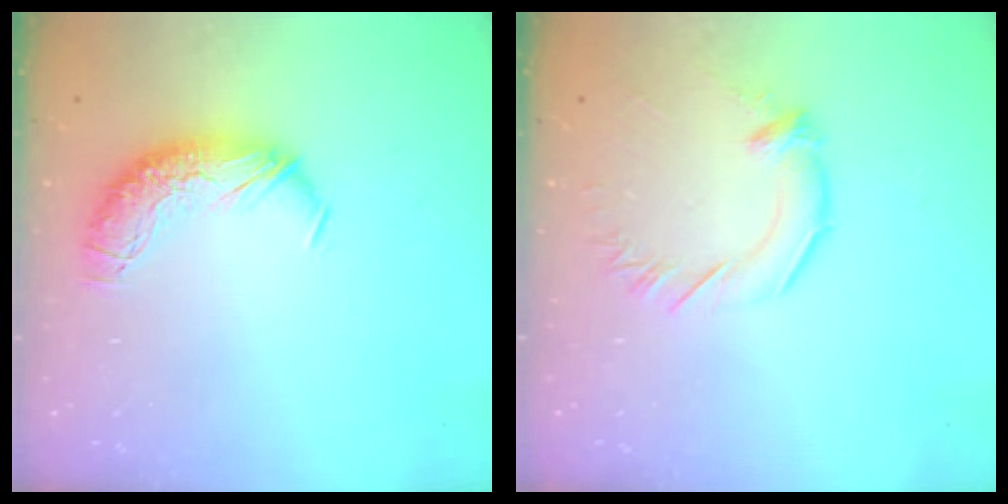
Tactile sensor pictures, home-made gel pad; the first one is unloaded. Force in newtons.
{"total": 2.0, "press": 1.9, "slide": 0.7}